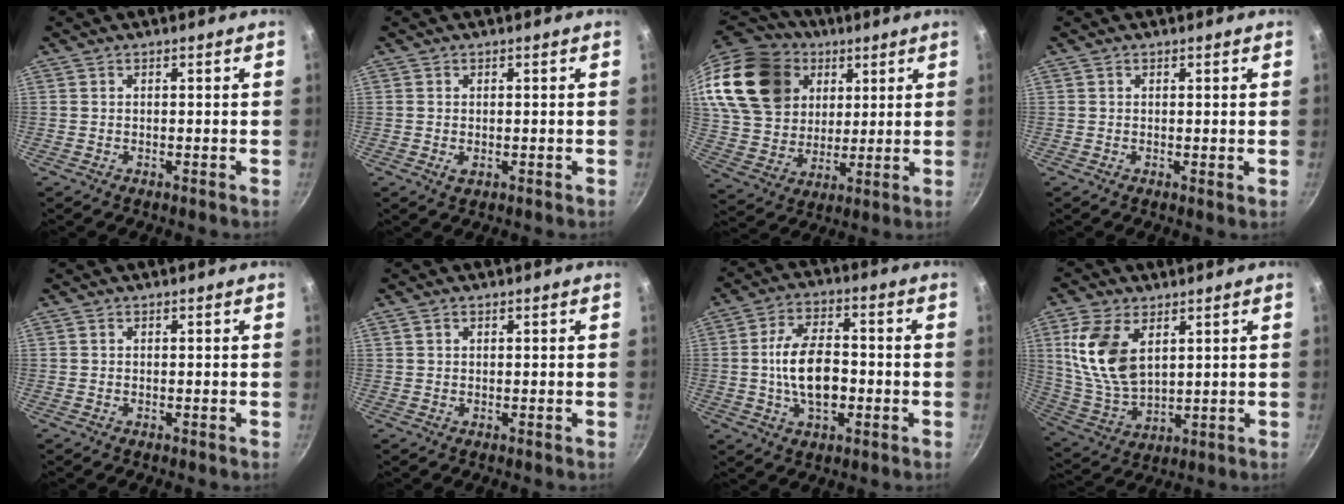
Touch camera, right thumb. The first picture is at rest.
{"total": 1.2, "force": [-0.1, 0.8, 0.9], "torque": [-0.016, -0.002, -0.001]}
{"total": 26.2, "force": [11.4, 19.4, 13.4], "torque": [-0.248, -0.004, 0.224]}
{"total": 0.8, "force": [0.4, 0.4, 0.6], "torque": [-0.008, -0.005, 0.003]}
{"total": 0.0}
{"total": 1.1, "force": [0.6, 0.7, 0.6], "torque": [-0.009, 0.000, 0.011]}
{"total": 12.1, "force": [-1.4, 6.7, 10.0], "torque": [-0.163, 0.023, -0.029]}
{"total": 13.9, "force": [4.7, 8.0, 10.4], "torque": [-0.197, -0.023, 0.105]}